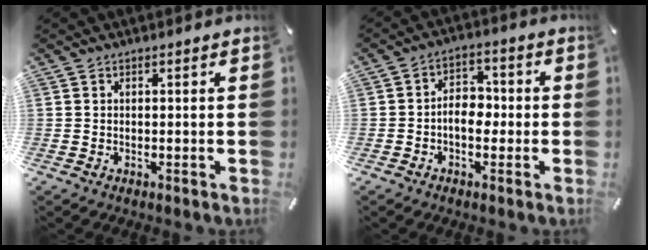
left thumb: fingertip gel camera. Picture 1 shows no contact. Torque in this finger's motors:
{"motor_torque": [-0.38, 0.67, 0.20, -0.05, 0.02]}